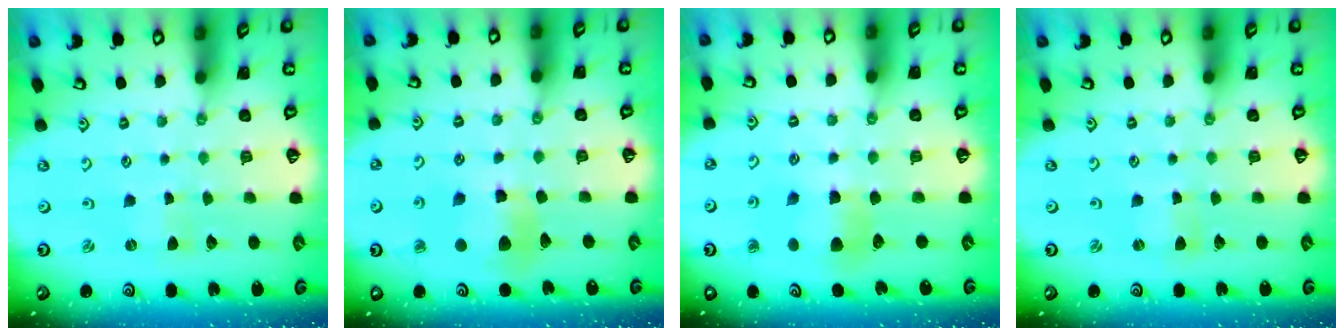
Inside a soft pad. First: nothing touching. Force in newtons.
{"total": 9.9, "press": 9.8, "slide": 1.3}
{"total": 6.5, "press": 6.5, "slide": 0.5}
{"total": 0.0}